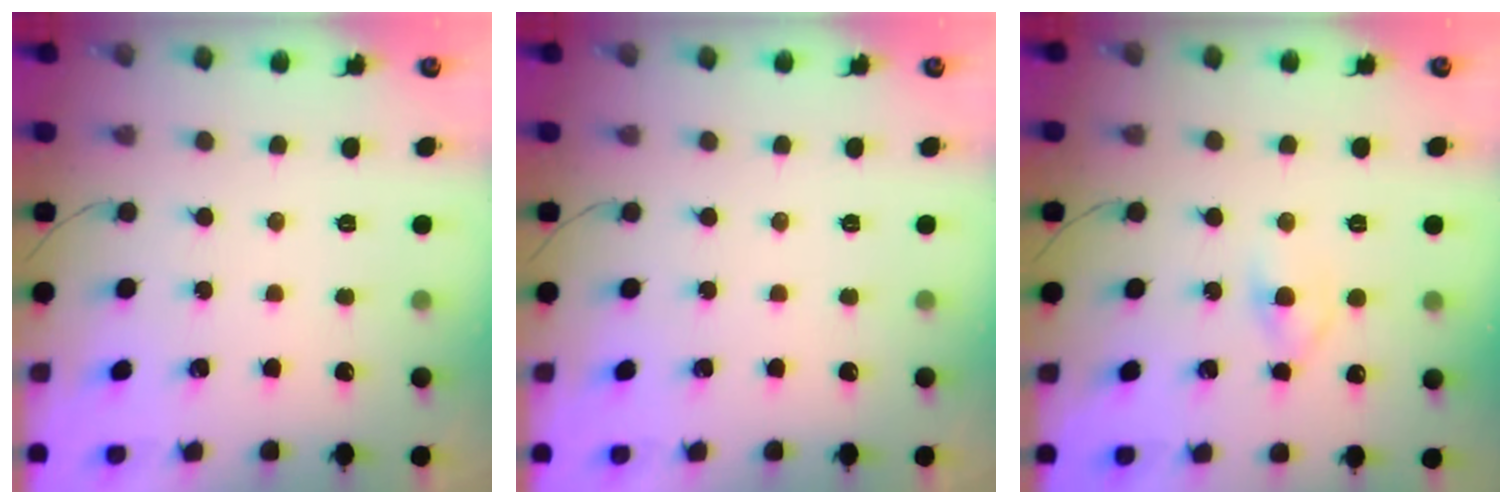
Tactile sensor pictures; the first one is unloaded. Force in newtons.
{"total": 0.0}
{"total": 3.8, "press": 3.6, "slide": 1.1}